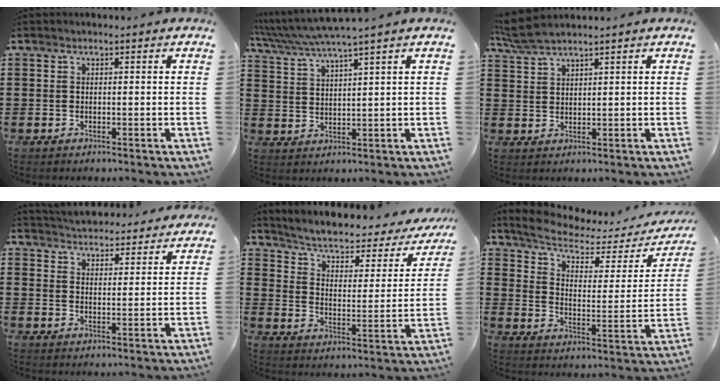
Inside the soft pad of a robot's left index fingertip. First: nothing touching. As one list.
[{"total": 4.1, "force": [3.4, -0.5, 2.2], "torque": [-0.054, -0.017, 0.056]}, {"total": 3.8, "force": [3.1, 0.3, 2.1], "torque": [-0.049, -0.002, 0.059]}, {"total": 4.4, "force": [4.4, 0.1, 0.0], "torque": [-0.019, -0.029, 0.076]}, {"total": 3.8, "force": [2.4, 1.4, 2.6], "torque": [-0.065, -0.022, 0.029]}, {"total": 4.6, "force": [3.6, 1.1, 2.7], "torque": [-0.074, -0.024, 0.055]}]